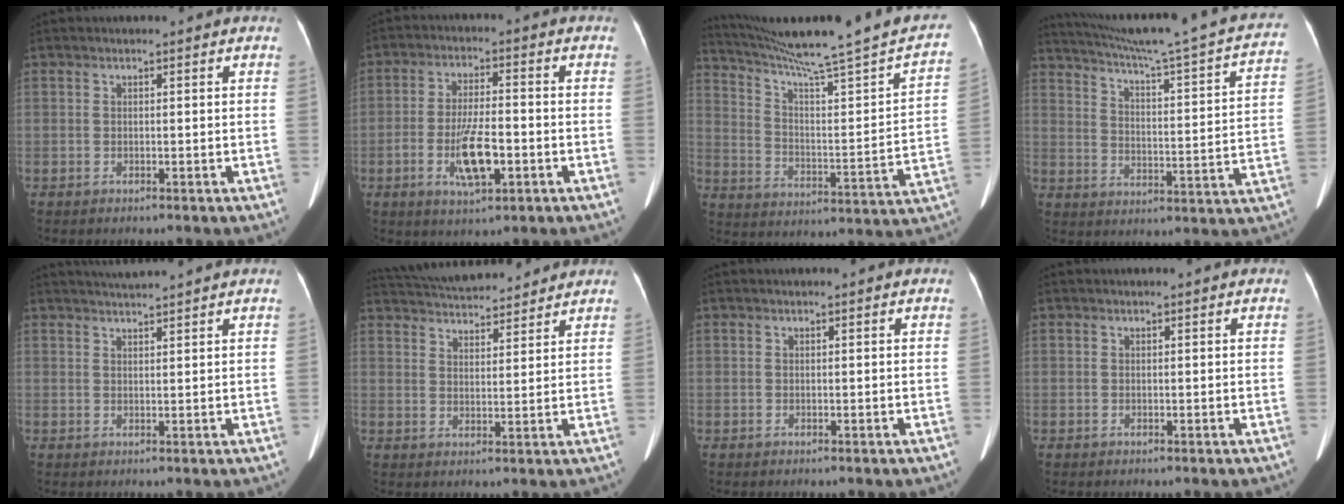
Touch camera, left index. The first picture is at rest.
{"total": 8.0, "force": [-2.7, 2.1, 7.2], "torque": [-0.141, -0.004, -0.044]}
{"total": 24.0, "force": [20.4, -0.7, 12.5], "torque": [-0.196, -0.058, 0.281]}
{"total": 26.9, "force": [23.7, 0.6, 12.9], "torque": [-0.200, -0.046, 0.304]}
{"total": 4.1, "force": [3.8, -0.9, 1.1], "torque": [-0.017, 0.018, 0.059]}
{"total": 14.8, "force": [13.7, 3.2, 4.8], "torque": [-0.092, 0.033, 0.204]}
{"total": 0.0}
{"total": 0.0}